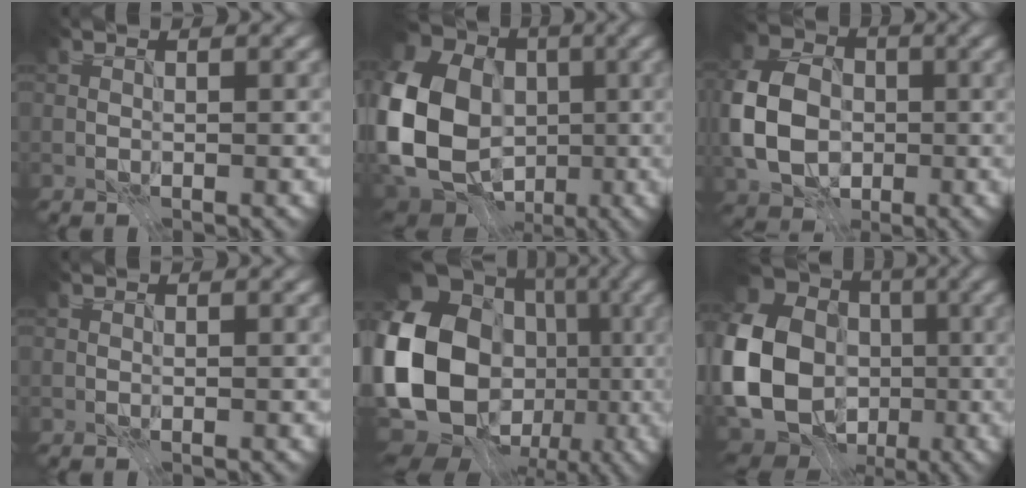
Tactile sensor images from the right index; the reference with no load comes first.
{"total": 16.0, "force": [-1.9, 12.8, 9.4], "torque": [-0.229, -0.006, -0.035]}
{"total": 8.8, "force": [-1.6, 6.8, 5.3], "torque": [-0.117, 0.009, -0.043]}
{"total": 0.0}
{"total": 20.2, "force": [-2.6, 16.0, 12.1], "torque": [-0.249, -0.009, -0.052]}
{"total": 21.3, "force": [-4.2, 18.8, 9.1], "torque": [-0.214, -0.015, -0.107]}